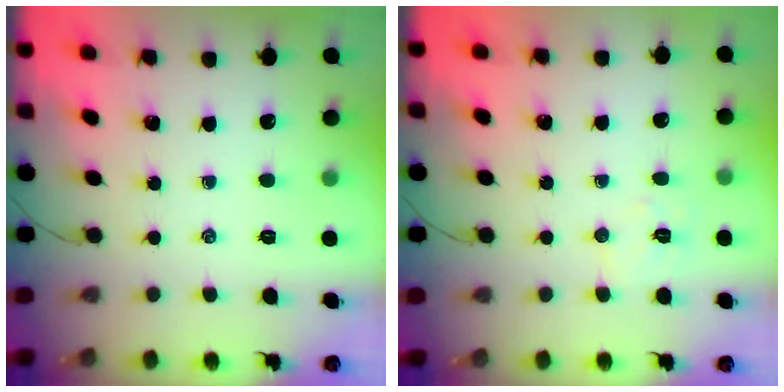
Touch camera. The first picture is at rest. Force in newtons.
{"total": 4.8, "press": 4.7, "slide": 1.0}